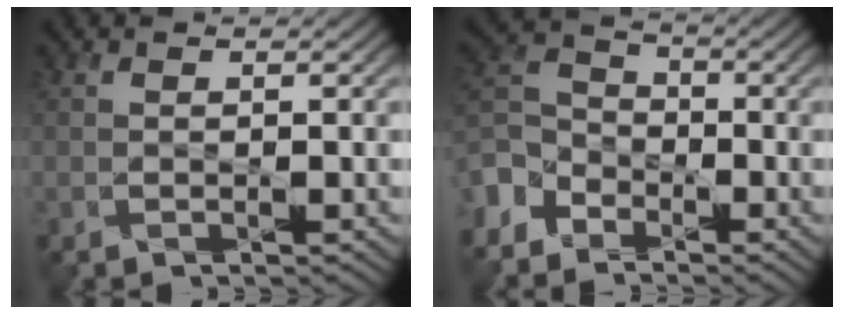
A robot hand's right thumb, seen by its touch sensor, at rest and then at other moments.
{"total": 5.9, "force": [-4.3, 3.7, 1.7], "torque": [-0.053, -0.004, -0.112]}